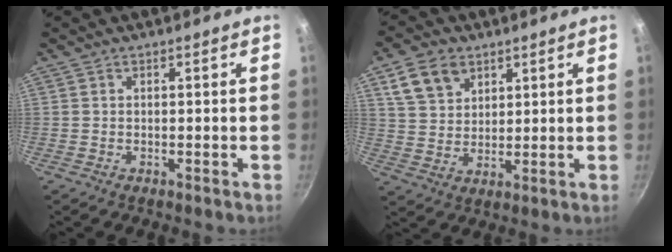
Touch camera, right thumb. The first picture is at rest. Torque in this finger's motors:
{"motor_torque": [-0.60, 1.61, 0.09, -0.17, 0.05]}